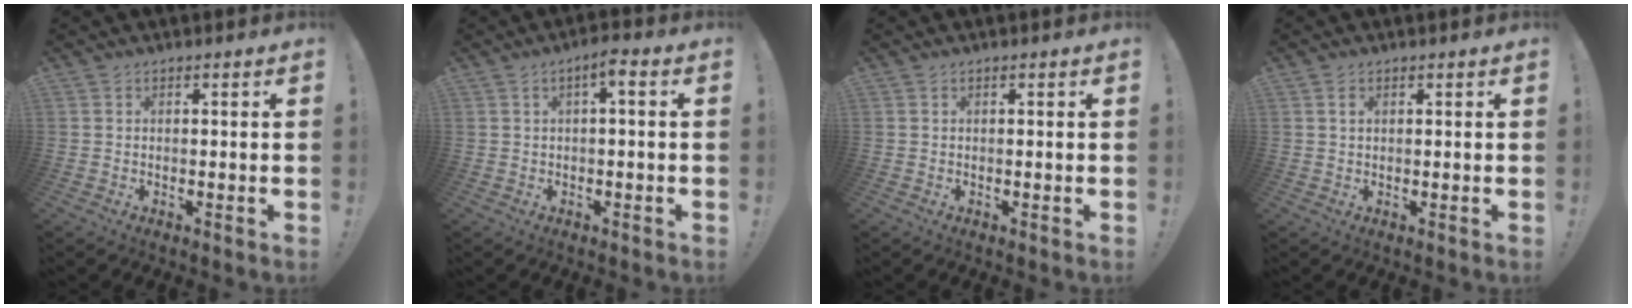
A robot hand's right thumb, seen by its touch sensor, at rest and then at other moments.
{"total": 3.1, "force": [0.0, 0.6, 3.1], "torque": [-0.058, 0.008, -0.004]}
{"total": 0.0}
{"total": 1.4, "force": [0.7, 0.6, 1.1], "torque": [-0.021, 0.001, 0.011]}